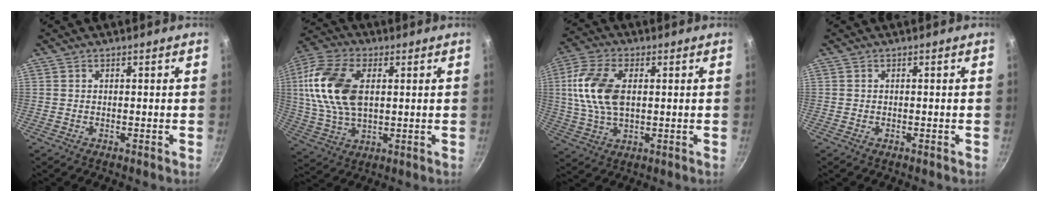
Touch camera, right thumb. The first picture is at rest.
{"total": 17.1, "force": [3.1, 10.2, 13.3], "torque": [-0.255, 0.004, 0.054]}
{"total": 12.8, "force": [1.8, 7.5, 10.2], "torque": [-0.197, 0.007, 0.031]}
{"total": 0.0}